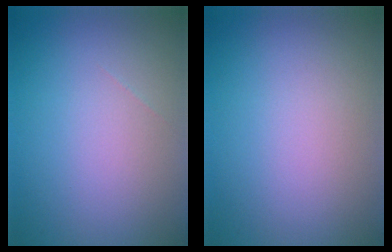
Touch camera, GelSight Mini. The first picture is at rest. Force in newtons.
{"total": 0.0}